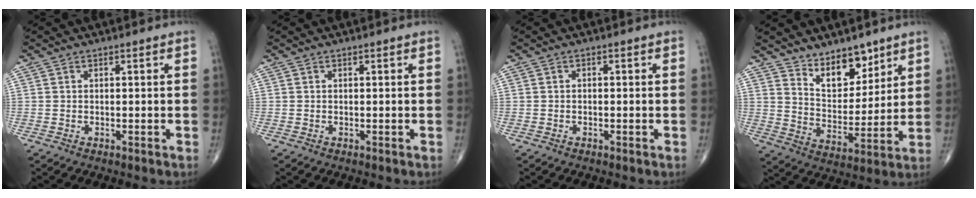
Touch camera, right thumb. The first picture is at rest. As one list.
[{"total": 0.0}, {"total": 0.0}, {"total": 10.1, "force": [7.5, 4.9, 4.6], "torque": [-0.042, -0.062, 0.139]}]